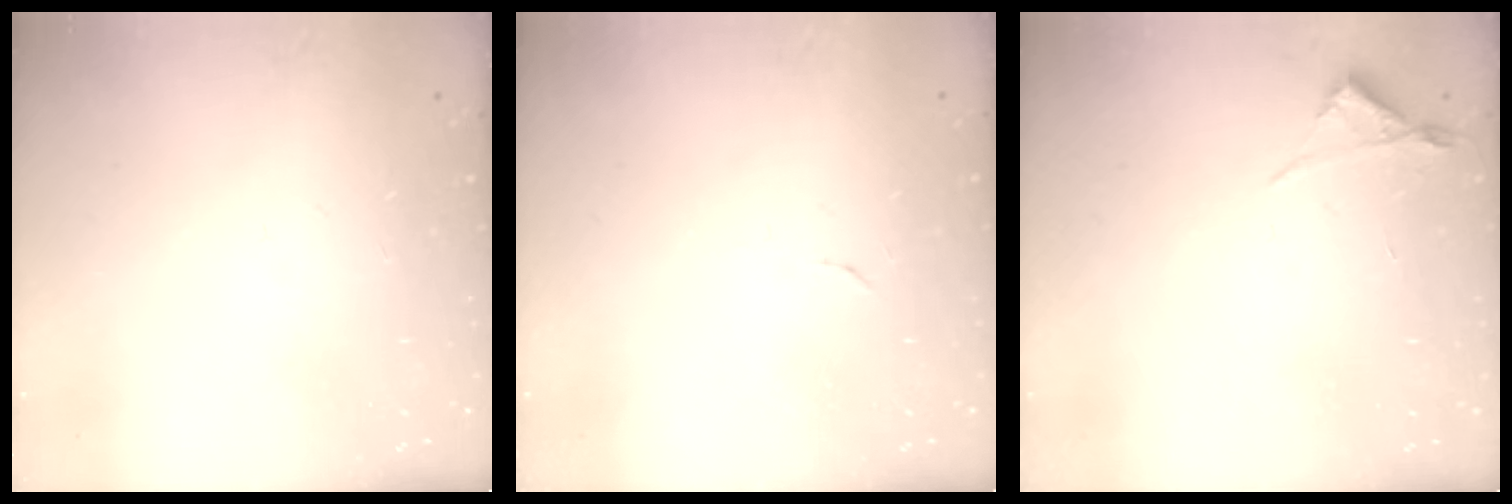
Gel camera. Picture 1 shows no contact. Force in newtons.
{"total": 4.0, "press": 4.0, "slide": 0.3}
{"total": 3.0, "press": 2.9, "slide": 0.5}